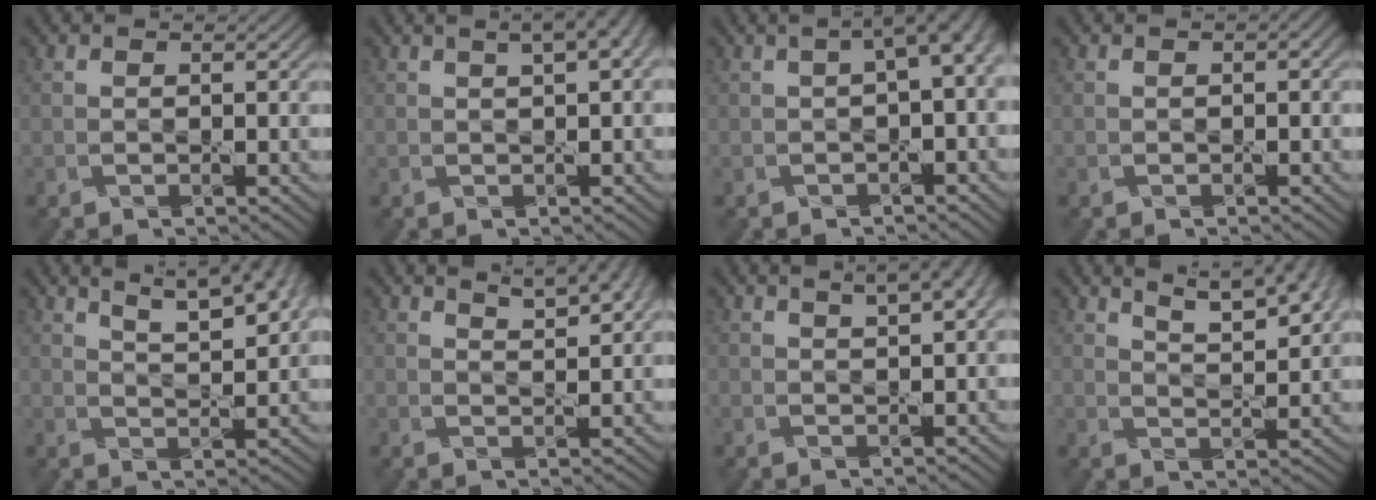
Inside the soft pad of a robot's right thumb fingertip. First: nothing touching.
{"total": 5.6, "force": [2.6, 2.1, 4.5], "torque": [-0.047, 0.022, 0.019]}
{"total": 4.4, "force": [0.6, 1.4, 4.1], "torque": [-0.048, 0.013, 0.009]}
{"total": 1.1, "force": [0.1, 0.6, 0.9], "torque": [-0.010, 0.004, 0.002]}
{"total": 11.2, "force": [6.9, 3.8, 7.9], "torque": [-0.118, 0.024, 0.089]}
{"total": 6.5, "force": [4.2, 2.0, 4.5], "torque": [-0.063, 0.013, 0.053]}
{"total": 6.6, "force": [3.5, 2.3, 5.1], "torque": [-0.059, 0.024, 0.031]}
{"total": 10.3, "force": [6.8, 3.3, 7.0], "torque": [-0.107, 0.019, 0.089]}